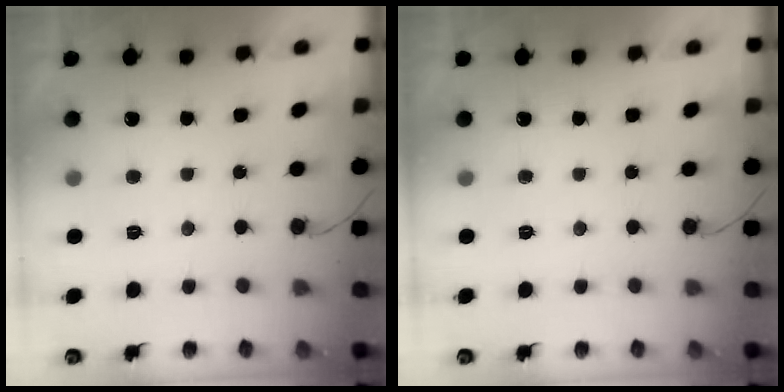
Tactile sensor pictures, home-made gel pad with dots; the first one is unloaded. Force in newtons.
{"total": 0.0}